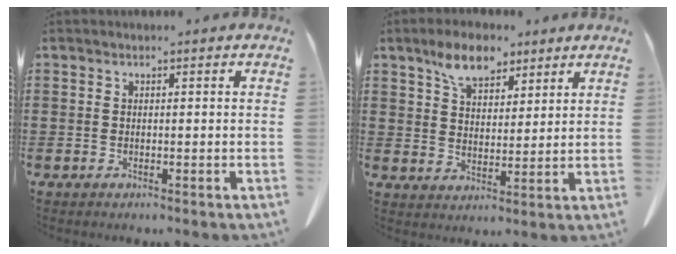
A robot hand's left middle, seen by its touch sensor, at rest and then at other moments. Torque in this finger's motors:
{"motor_torque": [0.60, 0.53, 0.45, 0.06]}